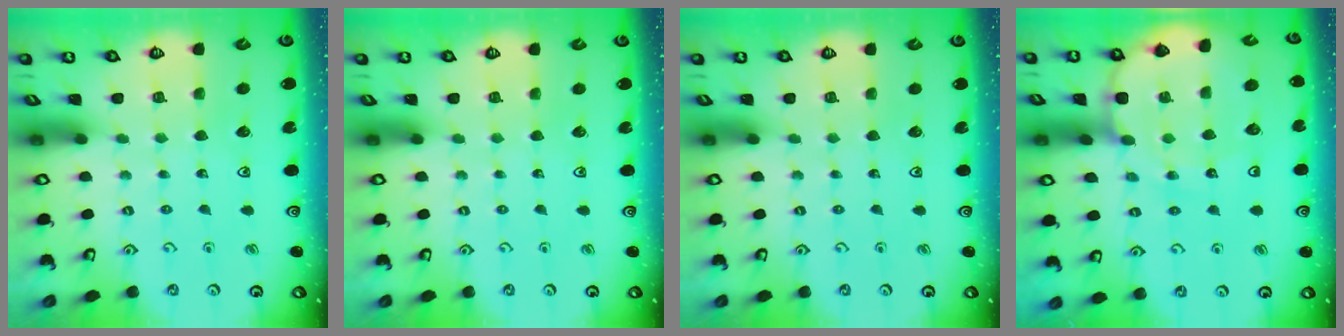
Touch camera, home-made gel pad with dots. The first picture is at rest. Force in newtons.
{"total": 0.0}
{"total": 0.0}
{"total": 11.7, "press": 11.6, "slide": 1.4}